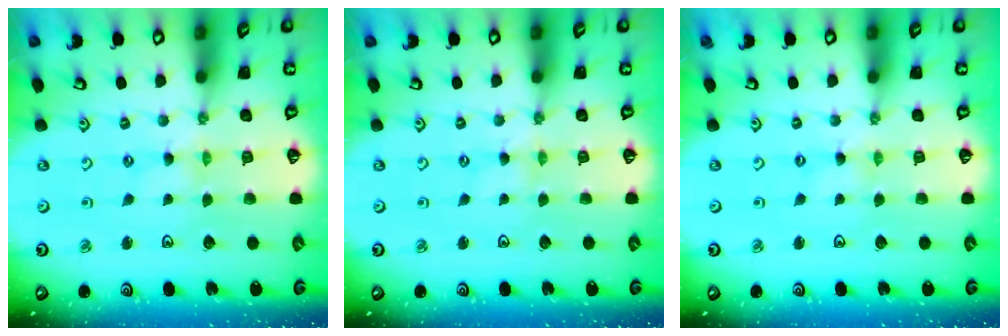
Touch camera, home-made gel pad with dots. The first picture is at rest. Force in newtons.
{"total": 0.0}
{"total": 0.0}